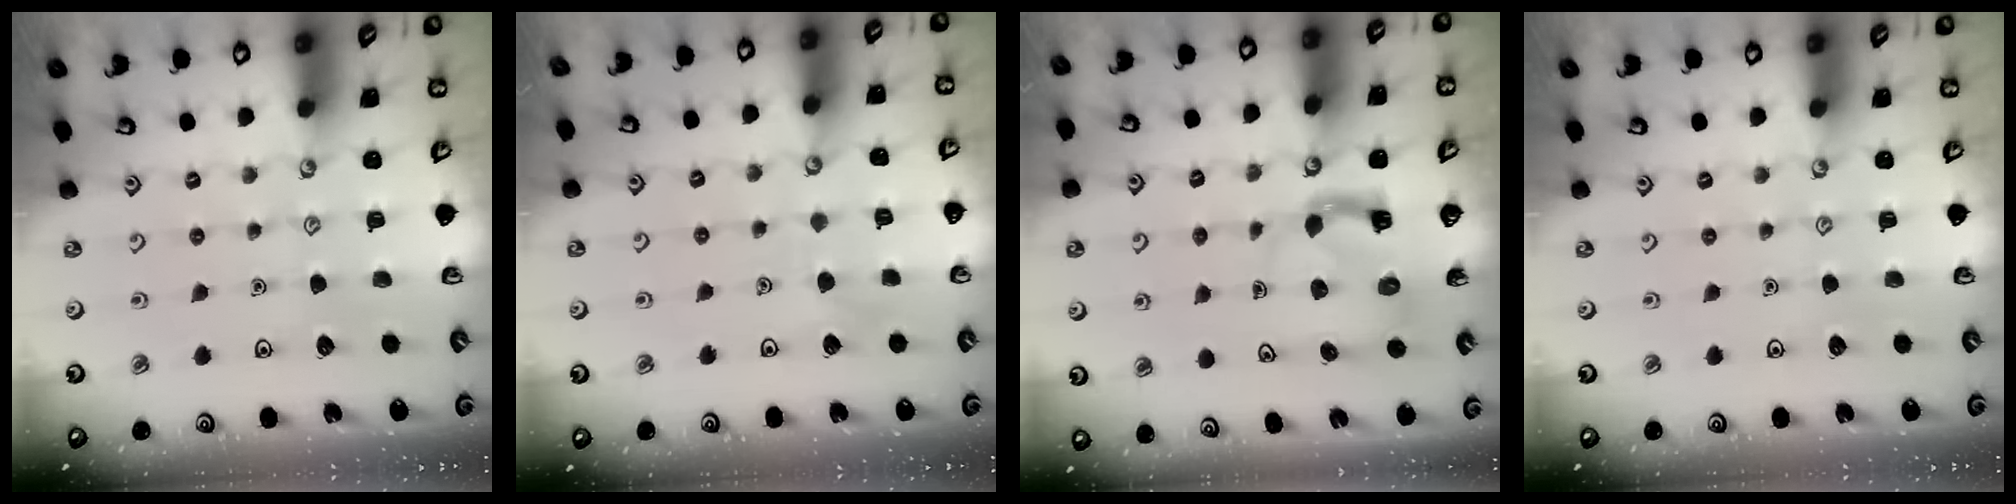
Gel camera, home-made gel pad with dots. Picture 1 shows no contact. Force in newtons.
{"total": 3.3, "press": 3.3, "slide": 0.5}
{"total": 4.4, "press": 4.4, "slide": 0.3}
{"total": 0.0}